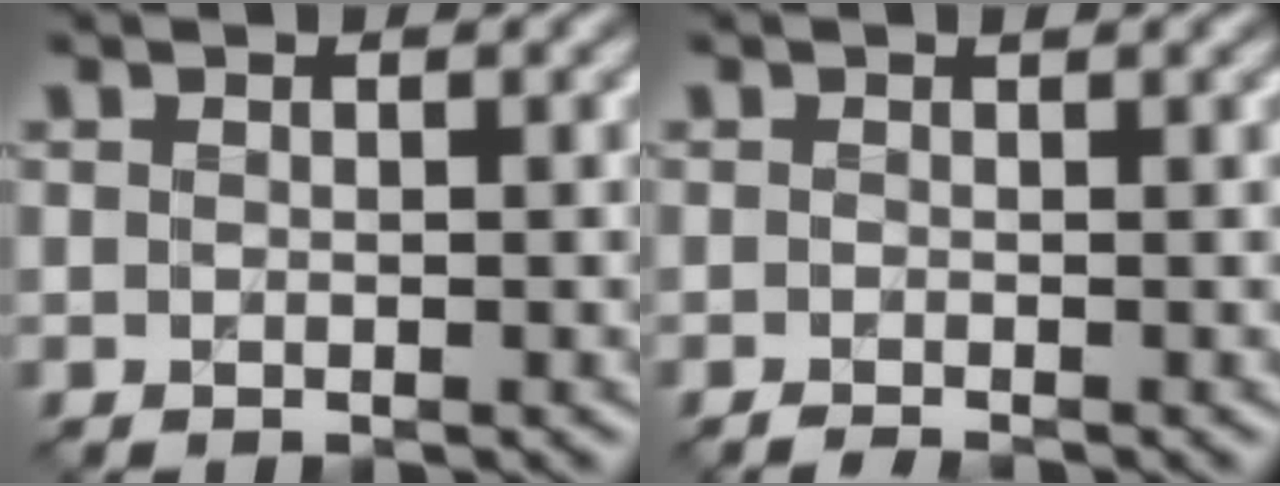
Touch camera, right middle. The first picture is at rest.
{"total": 0.7, "force": [-0.4, 0.1, 0.5], "torque": [-0.006, 0.004, -0.013]}